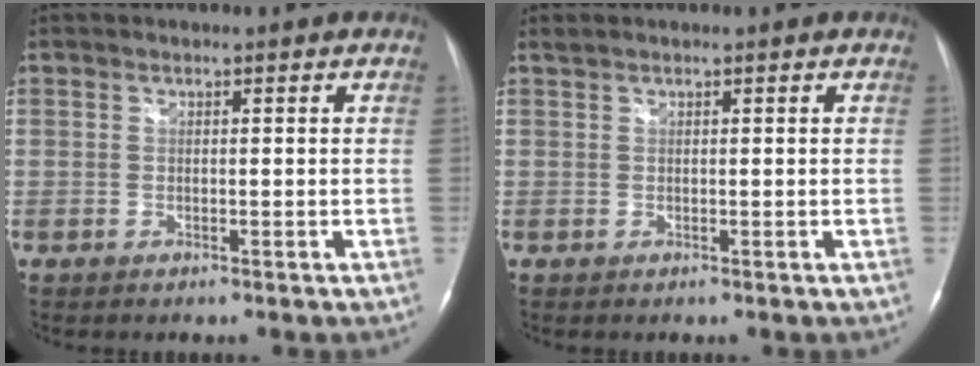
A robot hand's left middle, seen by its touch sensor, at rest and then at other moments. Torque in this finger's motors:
{"motor_torque": [0.13, -0.02, -0.06, 0.01]}